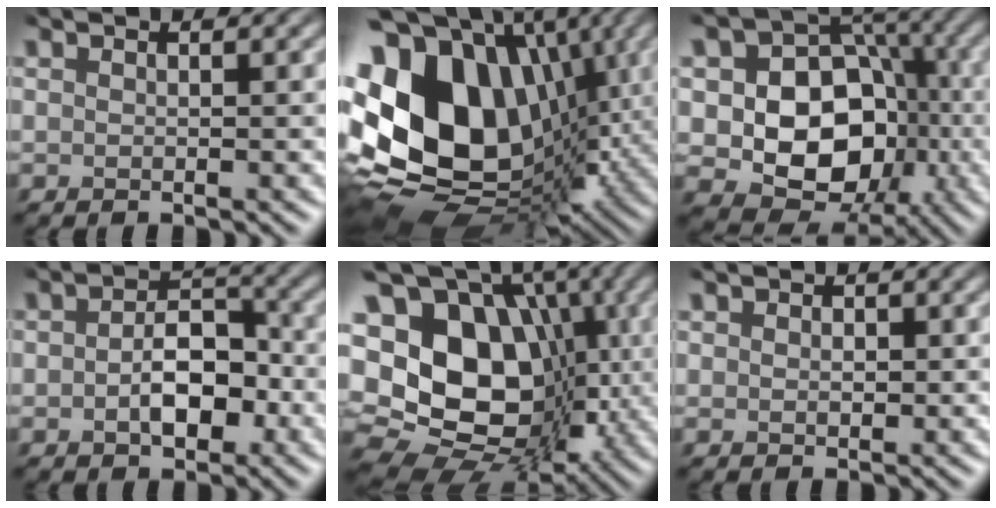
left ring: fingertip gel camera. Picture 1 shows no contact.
{"total": 16.6, "force": [-1.8, 12.9, 10.3], "torque": [-0.231, -0.031, 0.016]}
{"total": 11.0, "force": [-3.3, 8.4, 6.2], "torque": [-0.084, -0.013, -0.038]}
{"total": 4.1, "force": [-2.7, 2.3, 2.0], "torque": [-0.061, -0.022, -0.016]}
{"total": 16.7, "force": [-1.5, 13.3, 10.0], "torque": [-0.191, 0.001, 0.002]}
{"total": 1.3, "force": [-0.9, -0.3, -0.9], "torque": [-0.010, -0.018, 0.020]}